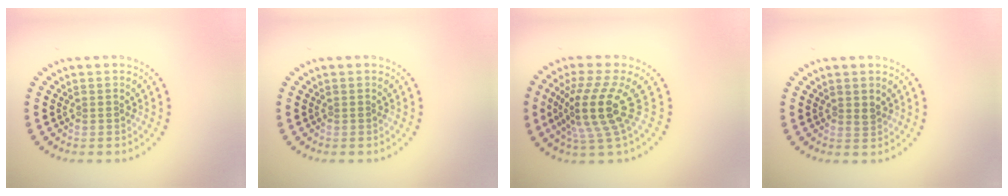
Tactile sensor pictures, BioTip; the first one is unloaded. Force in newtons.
{"total": 0.0}
{"total": 4.9, "press": 3.6, "slide": 3.4}
{"total": 0.8, "press": 0.7, "slide": 0.4}